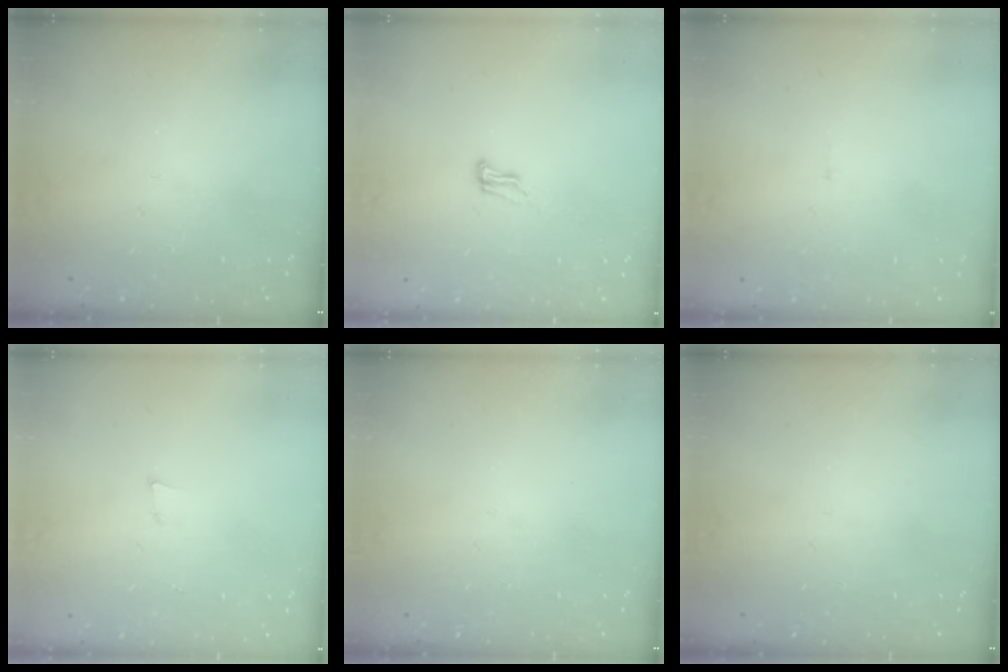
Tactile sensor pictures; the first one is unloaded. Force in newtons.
{"total": 5.5, "press": 5.4, "slide": 0.5}
{"total": 3.0, "press": 3.0, "slide": 0.2}
{"total": 3.5, "press": 2.3, "slide": 2.6}
{"total": 0.0}
{"total": 0.0}